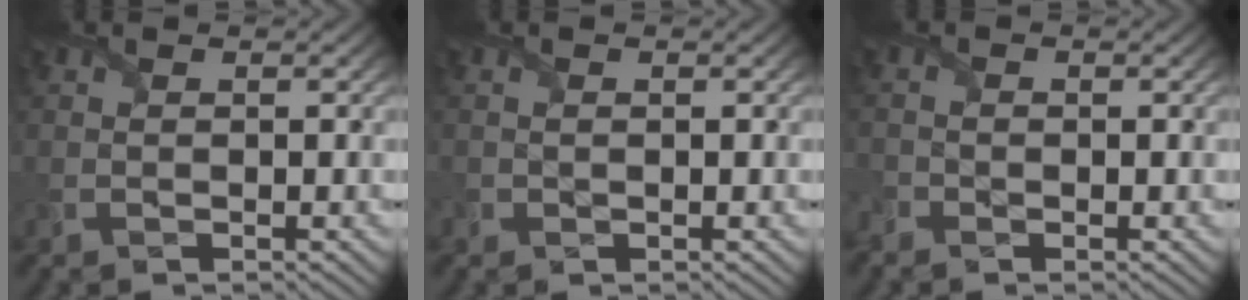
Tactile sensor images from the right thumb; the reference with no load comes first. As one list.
[{"total": 0.6, "force": [-0.1, 0.5, 0.3], "torque": [-0.006, -0.002, -0.001]}, {"total": 1.5, "force": [-1.3, 0.7, 0.5], "torque": [-0.016, -0.010, -0.032]}]